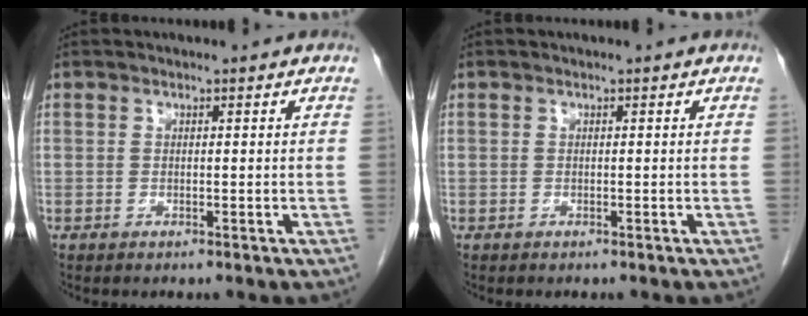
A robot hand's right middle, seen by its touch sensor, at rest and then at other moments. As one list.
[{"total": 0.0}]